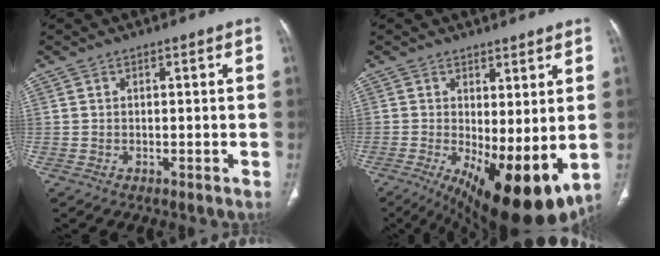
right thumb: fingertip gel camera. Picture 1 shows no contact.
{"total": 14.8, "force": [-2.2, 5.5, 13.6], "torque": [-0.216, -0.028, -0.012]}